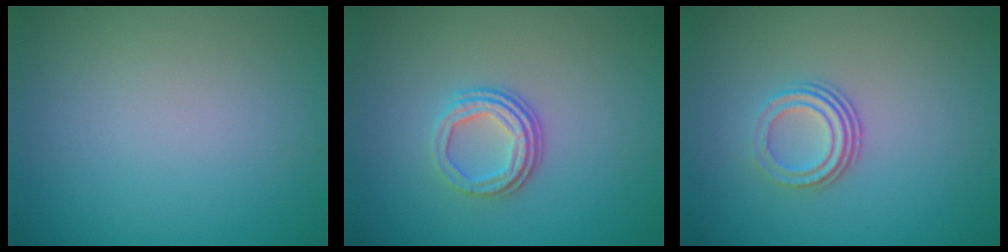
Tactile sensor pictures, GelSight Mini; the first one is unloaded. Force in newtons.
{"total": 3.0, "press": 2.3, "slide": 2.0}
{"total": 3.2, "press": 2.1, "slide": 2.5}